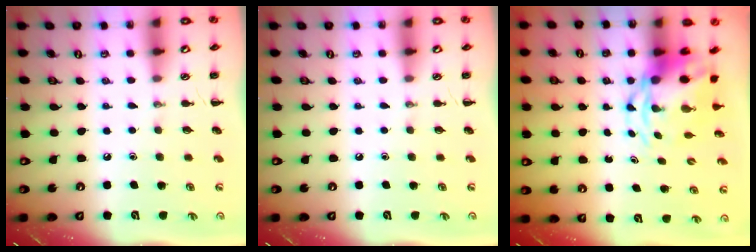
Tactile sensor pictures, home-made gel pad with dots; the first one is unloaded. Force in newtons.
{"total": 0.0}
{"total": 6.1, "press": 5.9, "slide": 1.8}